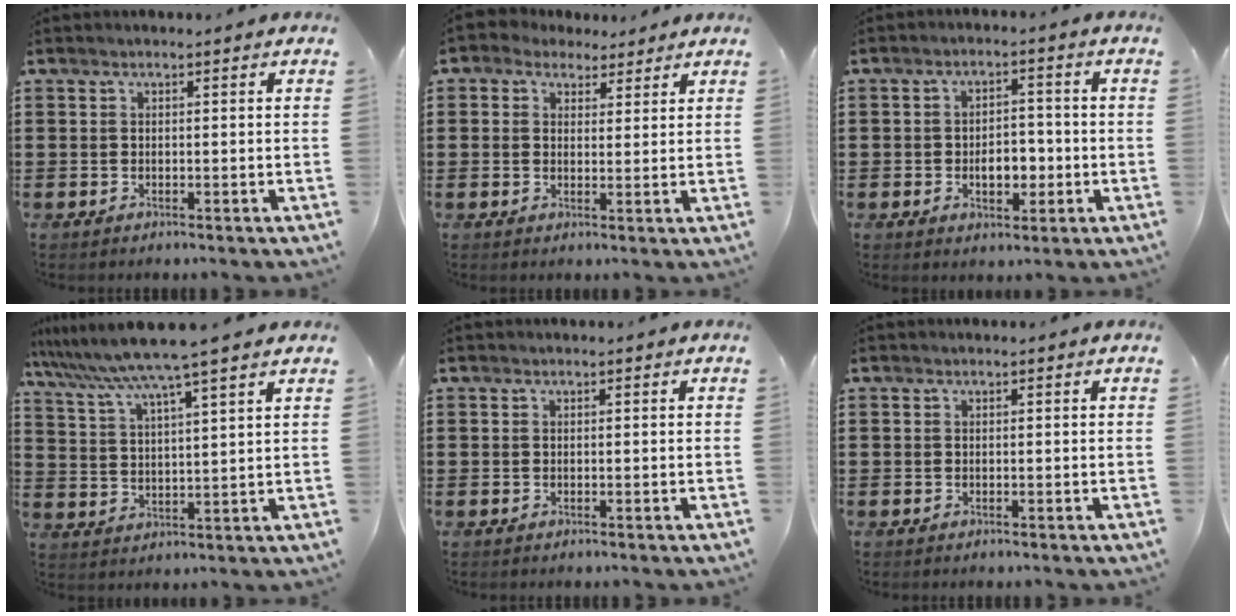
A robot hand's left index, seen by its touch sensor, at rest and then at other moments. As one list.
[{"total": 2.5, "force": [1.8, 1.8, 0.3], "torque": [-0.016, 0.008, 0.032]}, {"total": 5.1, "force": [-1.4, 3.0, 4.0], "torque": [-0.058, 0.002, -0.031]}, {"total": 7.7, "force": [6.6, -1.1, 3.8], "torque": [-0.097, -0.040, 0.112]}, {"total": 0.0}, {"total": 0.0}]